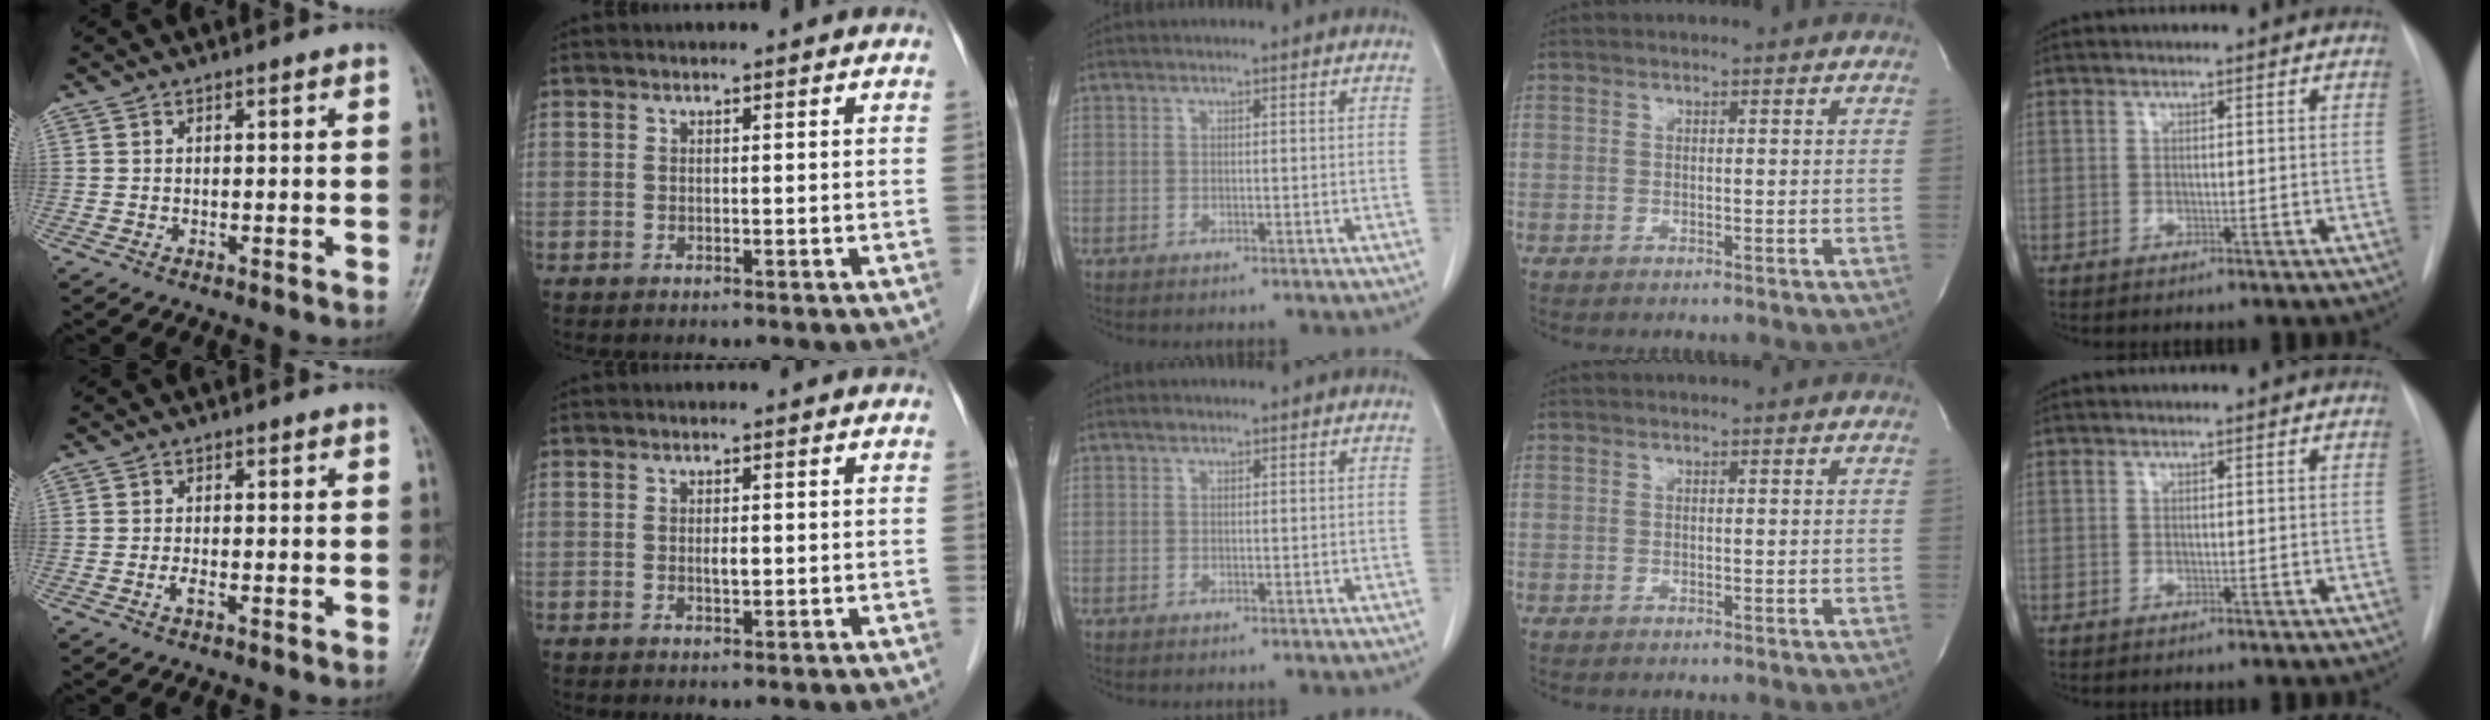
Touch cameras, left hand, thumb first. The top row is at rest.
{"thumb": {"total": 1.5, "force": [-0.7, 0.7, 1.2], "torque": [-0.021, -0.001, -0.016]}, "index": {"total": 1.1, "force": [-0.3, 0.4, 1.0], "torque": [-0.018, -0.006, -0.004]}, "middle": {"total": 0.6, "force": [0.4, 0.3, 0.2], "torque": [-0.005, 0.002, 0.006]}}